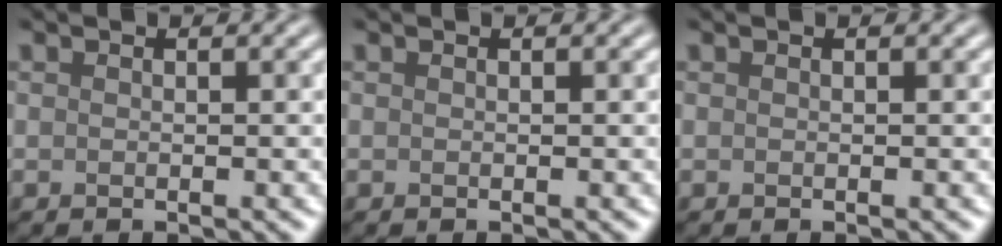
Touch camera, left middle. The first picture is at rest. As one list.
[{"total": 0.0}, {"total": 0.0}]